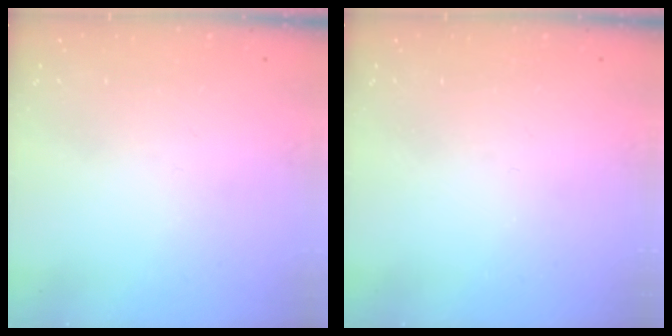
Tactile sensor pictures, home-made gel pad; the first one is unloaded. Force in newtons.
{"total": 0.0}